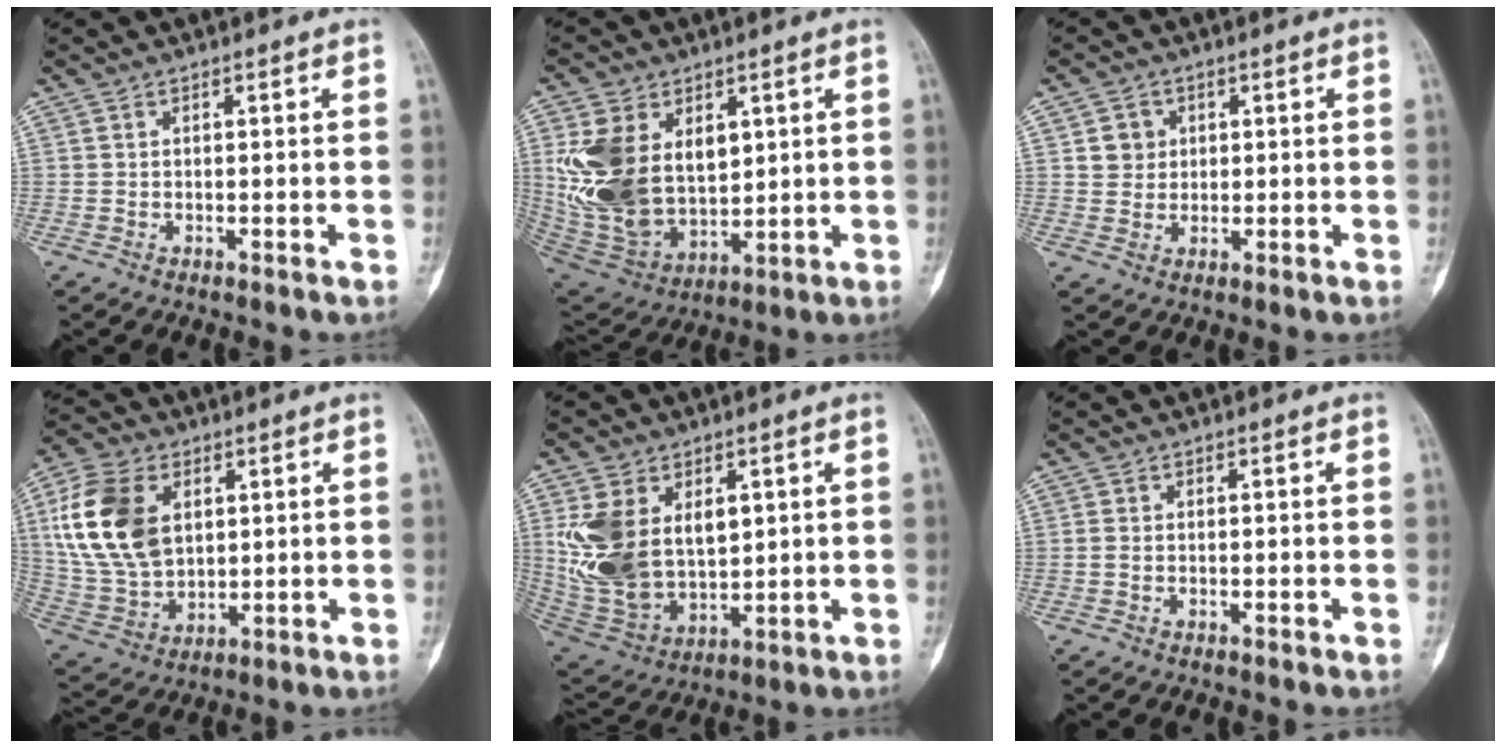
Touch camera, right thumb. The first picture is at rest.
{"total": 18.5, "force": [4.3, 12.5, 13.0], "torque": [-0.240, -0.021, 0.107]}
{"total": 3.9, "force": [1.1, 3.6, 1.0], "torque": [0.004, -0.002, 0.017]}
{"total": 17.3, "force": [4.5, 11.5, 12.2], "torque": [-0.235, -0.006, 0.095]}
{"total": 16.6, "force": [3.8, 10.9, 11.9], "torque": [-0.218, -0.014, 0.096]}
{"total": 0.8, "force": [-0.1, 0.6, 0.6], "torque": [-0.018, 0.000, -0.001]}